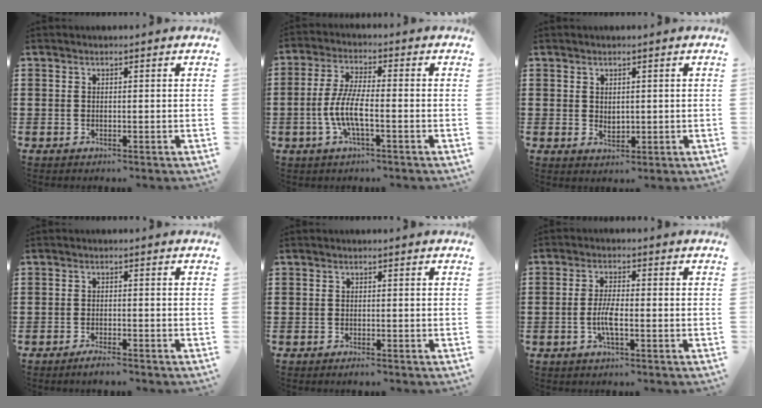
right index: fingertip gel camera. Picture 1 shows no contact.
{"total": 6.5, "force": [-2.2, 1.5, 5.9], "torque": [-0.135, -0.011, -0.048]}
{"total": 1.4, "force": [0.7, 1.0, 0.7], "torque": [-0.015, 0.005, 0.014]}
{"total": 1.9, "force": [-1.7, 0.0, 0.7], "torque": [-0.013, 0.000, -0.032]}
{"total": 0.7, "force": [-0.7, 0.0, 0.3], "torque": [-0.007, -0.005, -0.013]}
{"total": 4.1, "force": [-1.2, 1.0, 3.8], "torque": [-0.089, -0.006, -0.028]}